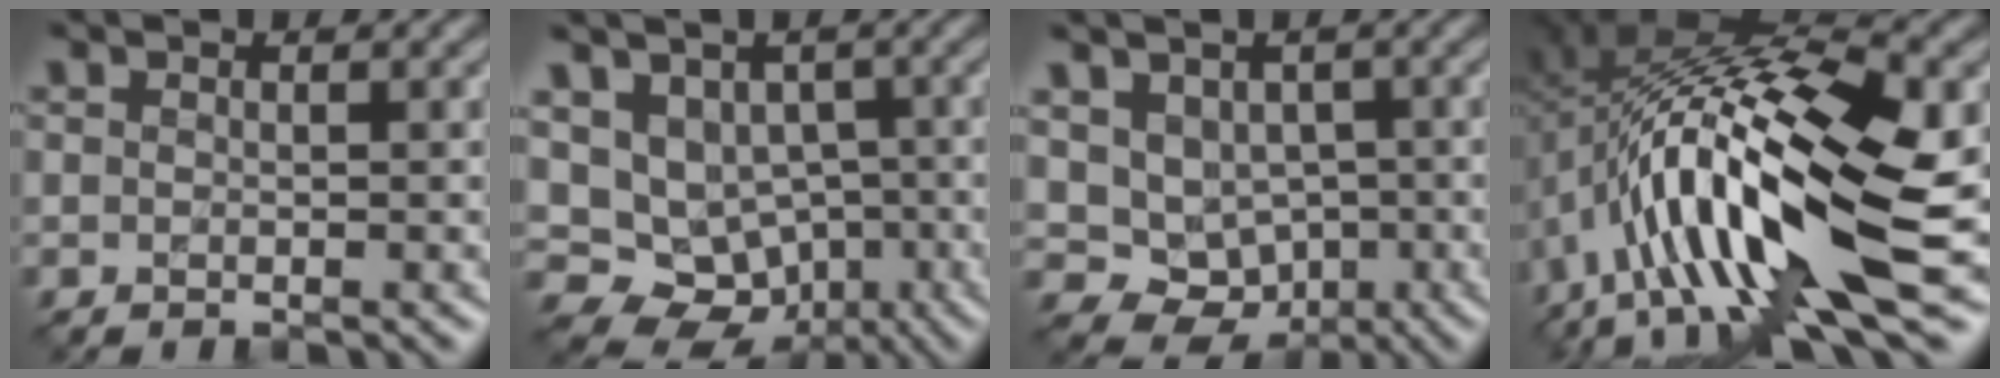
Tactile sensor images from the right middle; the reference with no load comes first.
{"total": 11.2, "force": [-2.0, 10.0, 4.5], "torque": [-0.094, -0.009, -0.030]}
{"total": 7.6, "force": [-0.2, 6.7, 3.5], "torque": [-0.062, 0.002, -0.002]}
{"total": 16.0, "force": [-2.2, 6.1, 14.6], "torque": [-0.271, 0.011, -0.040]}